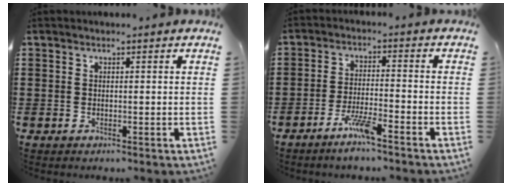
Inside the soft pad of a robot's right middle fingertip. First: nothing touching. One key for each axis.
{"total": 5.2, "fx": -3.7, "fy": 0.4, "fz": 3.6, "tx": -0.081, "ty": -0.007, "tz": -0.069}